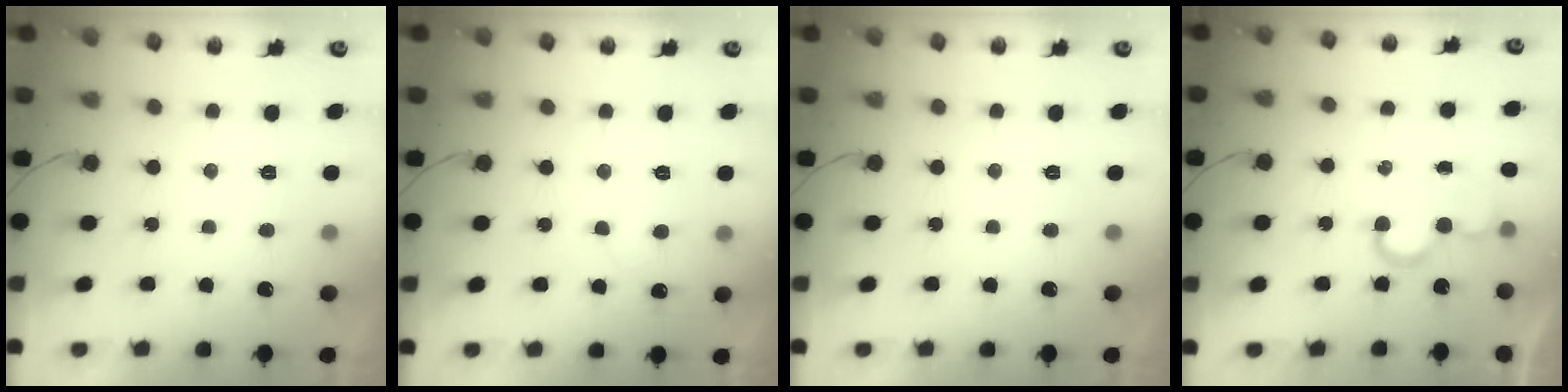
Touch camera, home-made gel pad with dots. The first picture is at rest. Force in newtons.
{"total": 5.1, "press": 5.1, "slide": 0.4}
{"total": 0.0}
{"total": 5.2, "press": 5.1, "slide": 0.5}